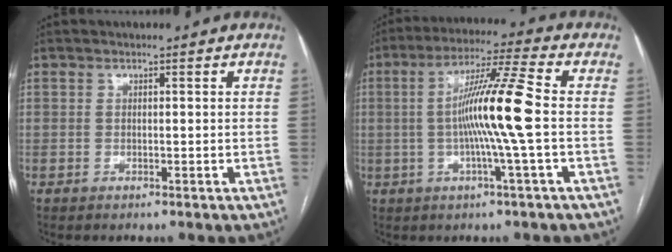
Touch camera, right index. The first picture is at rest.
{"total": 11.7, "force": [-0.6, -1.5, 11.6], "torque": [-0.212, 0.004, -0.016]}